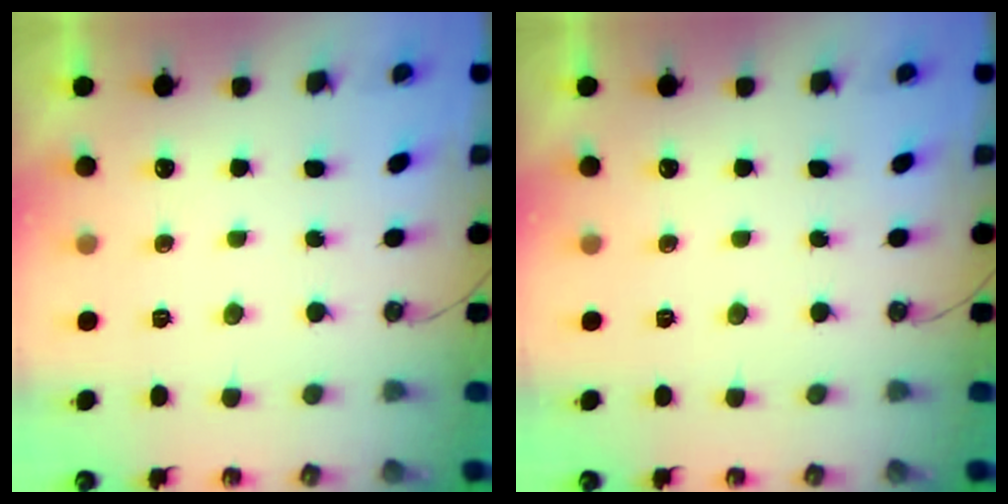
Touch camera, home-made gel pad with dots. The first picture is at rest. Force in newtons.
{"total": 0.0}